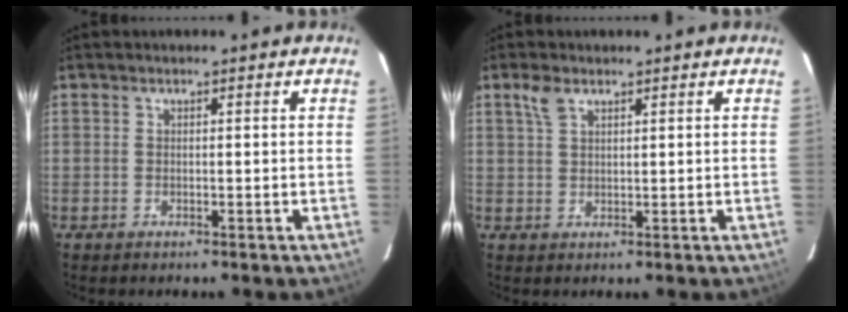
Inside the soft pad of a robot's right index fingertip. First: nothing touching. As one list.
[{"total": 3.0, "force": [1.9, 1.5, 1.8], "torque": [-0.036, 0.006, 0.039]}]